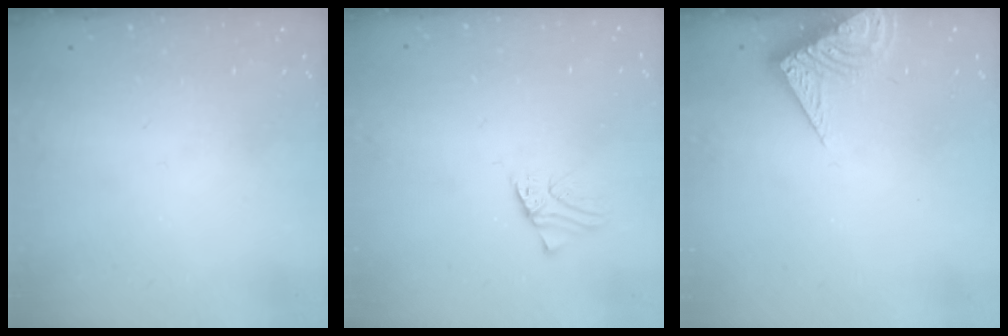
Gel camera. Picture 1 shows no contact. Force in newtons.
{"total": 1.1, "press": 1.1, "slide": 0.1}
{"total": 7.9, "press": 7.9, "slide": 0.7}